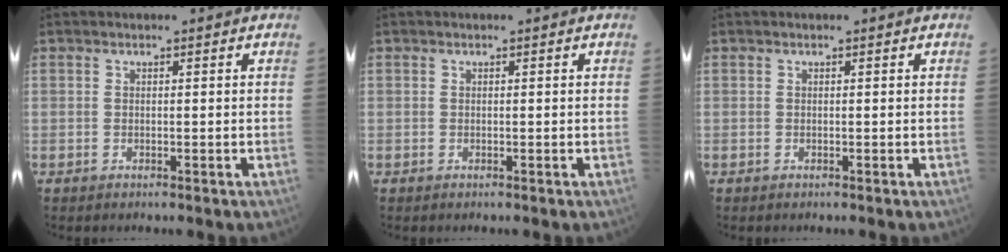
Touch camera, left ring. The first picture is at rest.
{"total": 0.0}
{"total": 0.0}